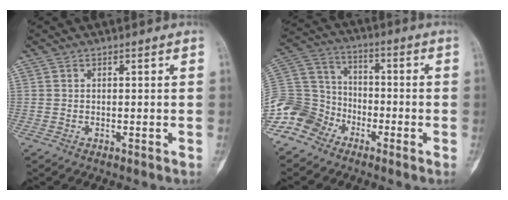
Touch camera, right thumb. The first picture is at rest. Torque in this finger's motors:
{"motor_torque": [0.87, 0.20, 0.95, -0.79, 0.09]}